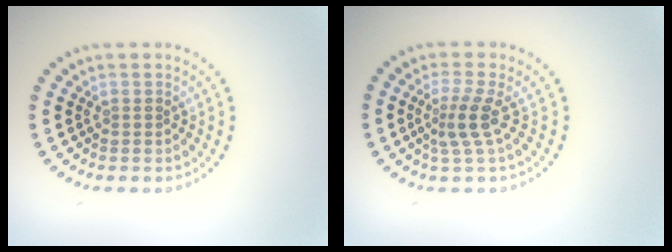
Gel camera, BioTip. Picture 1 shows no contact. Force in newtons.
{"total": 2.6, "press": 1.8, "slide": 1.8}